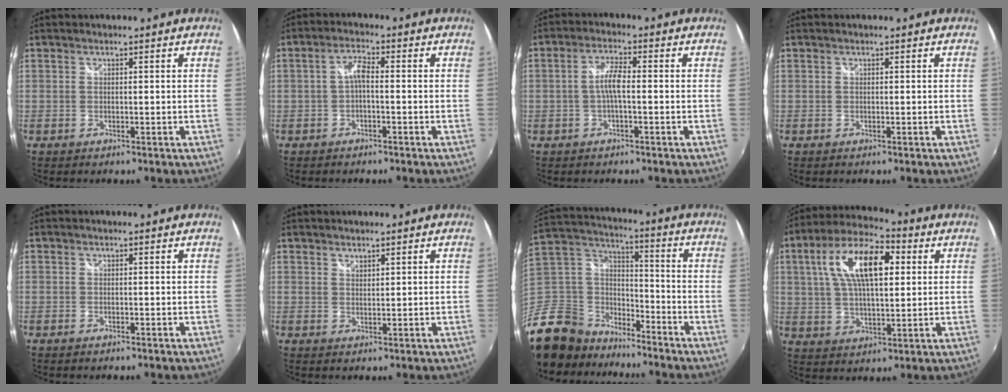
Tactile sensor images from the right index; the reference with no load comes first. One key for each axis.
{"total": 2.8, "fx": -0.8, "fy": 0.8, "fz": 2.5, "tx": -0.054, "ty": 0.008, "tz": -0.016}
{"total": 3.9, "fx": -0.6, "fy": 0.8, "fz": 3.7, "tx": -0.076, "ty": 0.008, "tz": -0.012}
{"total": 0.0}
{"total": 0.0}
{"total": 1.3, "fx": 1.2, "fy": 0.5, "fz": 0.2, "tx": 0.002, "ty": 0.000, "tz": 0.021}
{"total": 17.4, "fx": -12.4, "fy": 10.9, "fz": 5.4, "tx": -0.165, "ty": 0.036, "tz": -0.227}
{"total": 15.3, "fx": 4.2, "fy": 6.6, "fz": 13.2, "tx": -0.244, "ty": 0.027, "tz": 0.070}